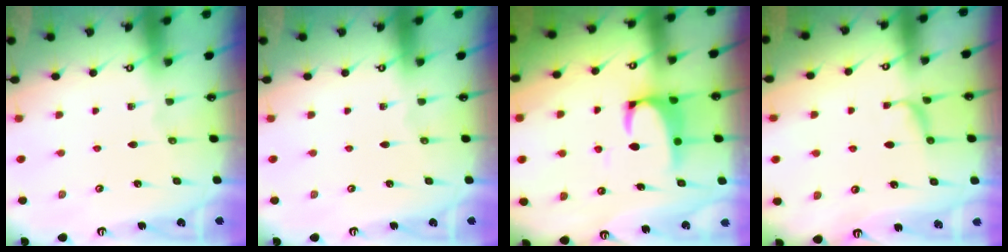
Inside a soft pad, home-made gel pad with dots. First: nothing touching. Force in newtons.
{"total": 0.0}
{"total": 2.3, "press": 2.1, "slide": 0.9}
{"total": 1.2, "press": 1.0, "slide": 0.6}